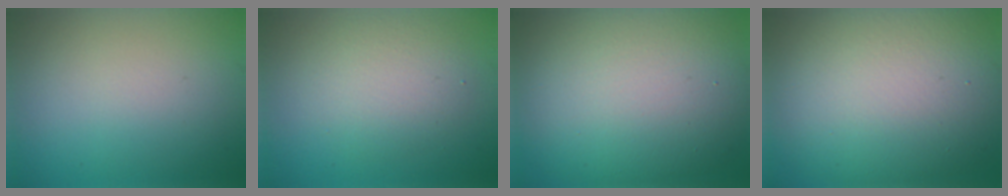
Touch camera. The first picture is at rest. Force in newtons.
{"total": 3.6, "press": 3.5, "slide": 0.3}
{"total": 14.2, "press": 14.2, "slide": 1.1}
{"total": 14.7, "press": 14.7, "slide": 0.9}